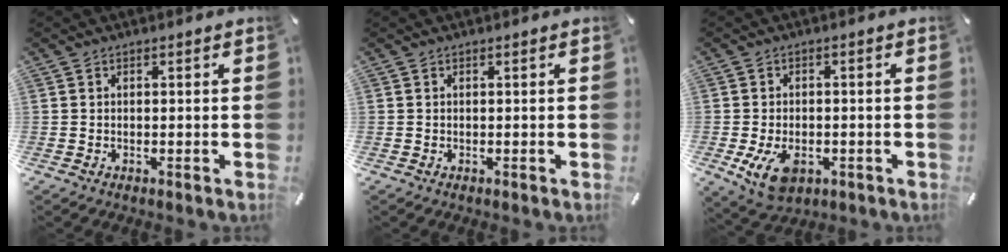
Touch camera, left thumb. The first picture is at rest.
{"total": 0.0}
{"total": 7.4, "force": [-2.6, 4.9, 4.9], "torque": [-0.101, 0.003, -0.046]}